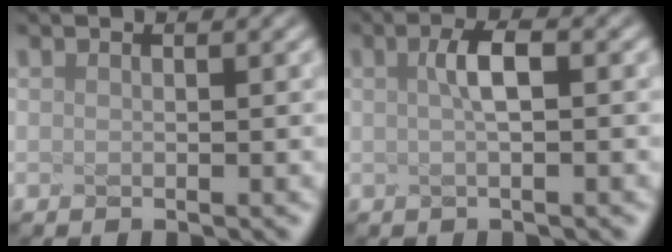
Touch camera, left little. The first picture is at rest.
{"total": 1.6, "force": [-1.0, -0.5, 1.1], "torque": [-0.045, 0.001, 0.018]}